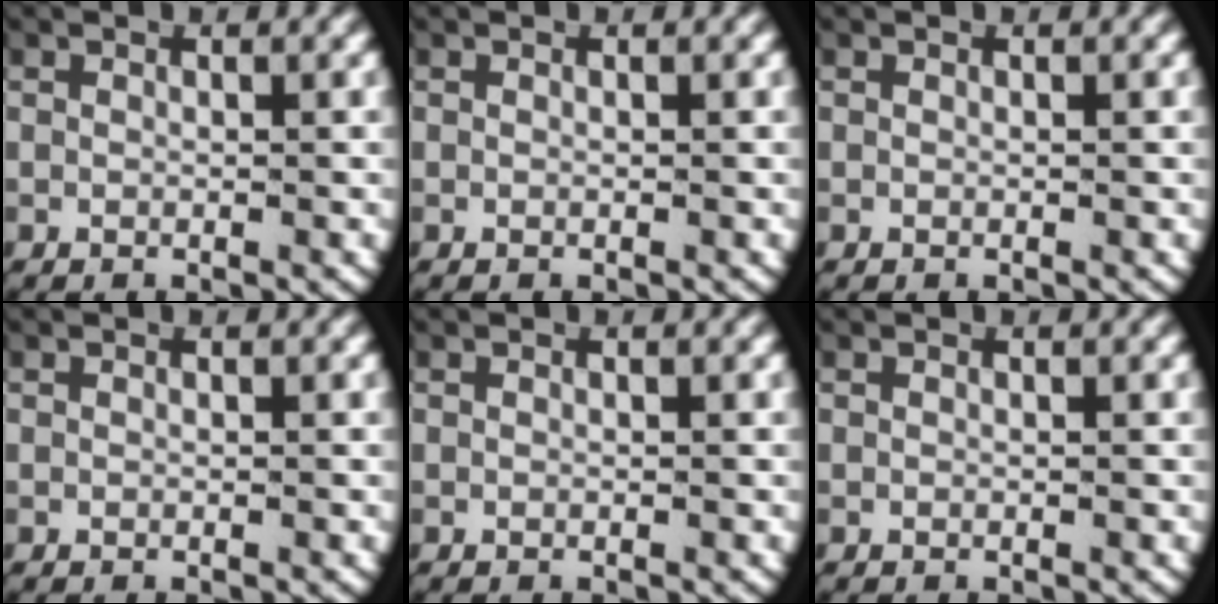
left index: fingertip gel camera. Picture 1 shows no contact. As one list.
[{"total": 0.0}, {"total": 0.0}, {"total": 0.0}, {"total": 0.0}, {"total": 0.0}]